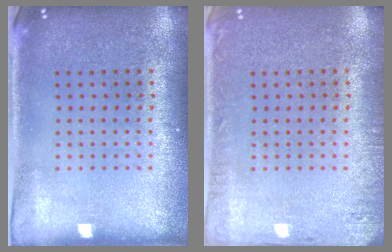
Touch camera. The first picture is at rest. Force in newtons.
{"total": 1.7, "press": 1.7, "slide": 0.2}